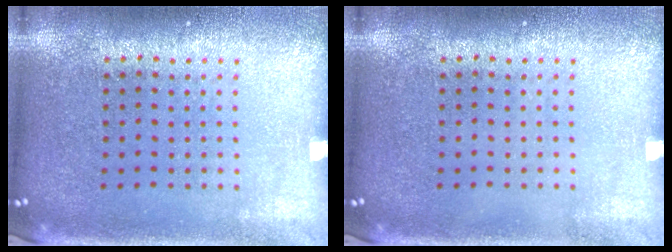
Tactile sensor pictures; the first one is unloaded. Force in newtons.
{"total": 0.0}